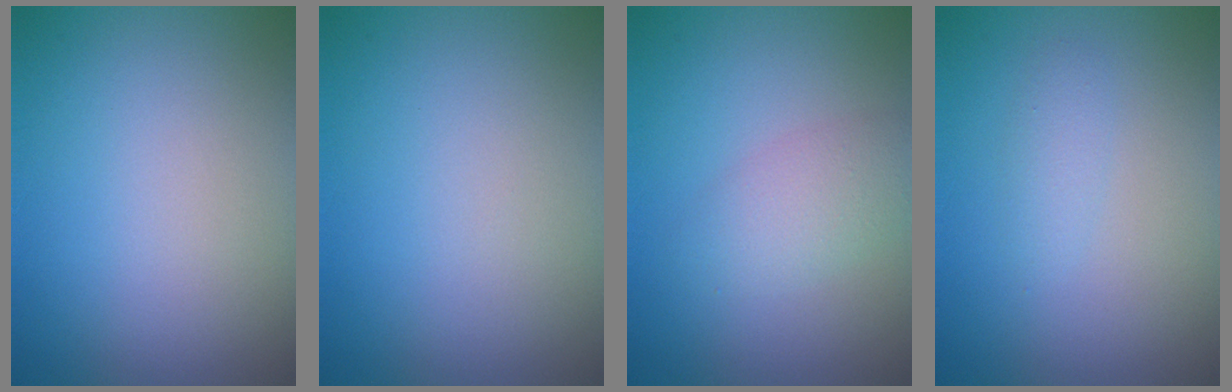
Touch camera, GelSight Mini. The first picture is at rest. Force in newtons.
{"total": 0.0}
{"total": 2.6, "press": 2.6, "slide": 0.0}
{"total": 1.1, "press": 1.0, "slide": 0.1}